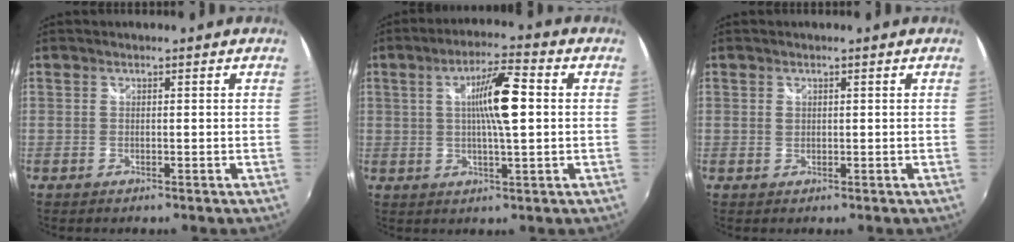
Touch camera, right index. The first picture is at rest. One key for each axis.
{"total": 8.5, "fx": 1.5, "fy": -0.3, "fz": 8.3, "tx": -0.133, "ty": 0.000, "tz": 0.028}
{"total": 0.8, "fx": 0.2, "fy": 0.8, "fz": 0.3, "tx": -0.004, "ty": 0.001, "tz": 0.004}